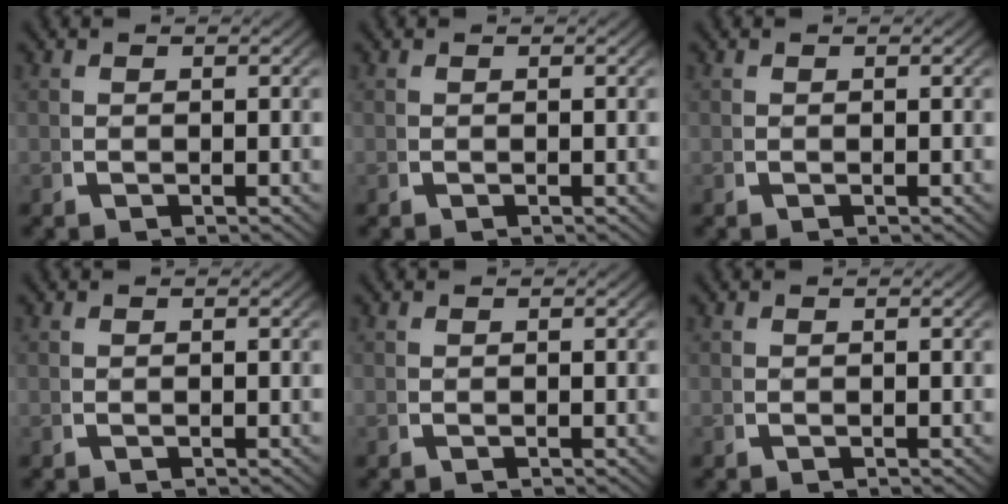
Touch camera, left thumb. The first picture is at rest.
{"total": 0.0}
{"total": 0.0}
{"total": 0.0}
{"total": 0.0}
{"total": 0.0}